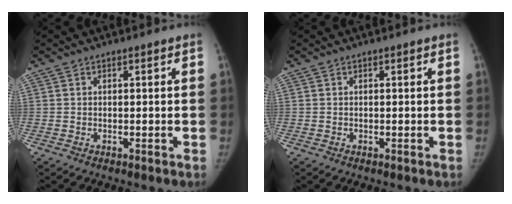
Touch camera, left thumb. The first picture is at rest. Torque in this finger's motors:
{"motor_torque": [0.00, 0.00, 0.00, 0.00, 0.00]}